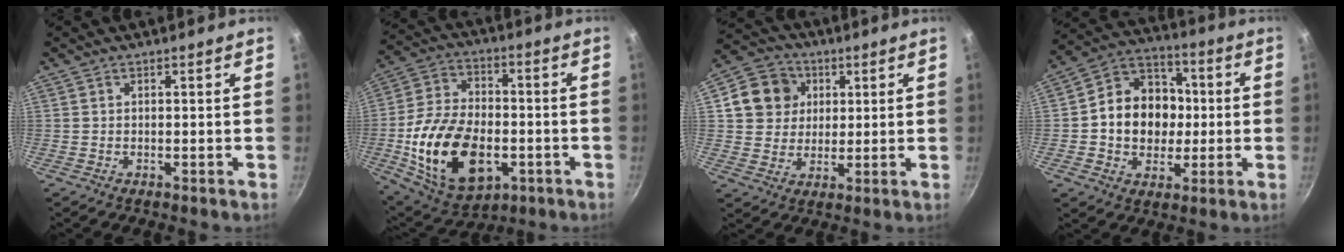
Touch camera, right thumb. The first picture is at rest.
{"total": 21.9, "force": [-5.2, 13.5, 16.4], "torque": [-0.292, 0.021, -0.077]}
{"total": 10.6, "force": [3.1, 9.4, 3.9], "torque": [-0.043, 0.009, 0.048]}
{"total": 15.7, "force": [-0.3, 13.0, 8.8], "torque": [-0.107, 0.027, -0.017]}